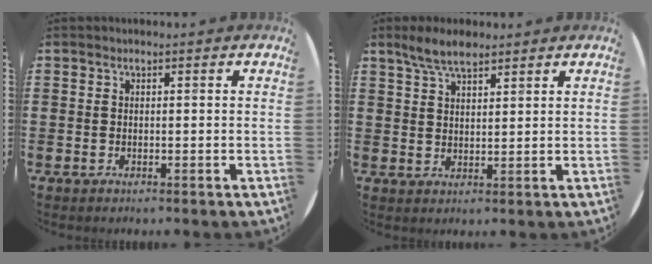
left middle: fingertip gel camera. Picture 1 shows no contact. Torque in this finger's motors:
{"motor_torque": [0.63, -0.54, 0.05, 0.03]}